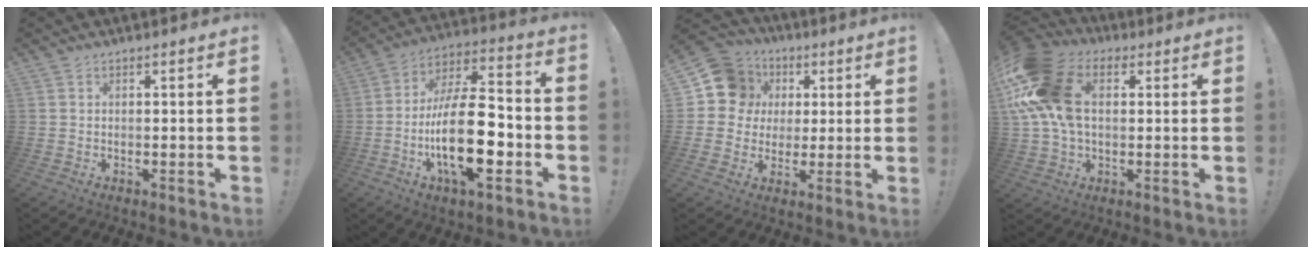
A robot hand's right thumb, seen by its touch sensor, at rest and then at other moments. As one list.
[{"total": 22.7, "force": [-5.6, 9.0, 20.0], "torque": [-0.375, 0.020, -0.092]}, {"total": 13.0, "force": [3.8, 11.6, 4.4], "torque": [-0.052, -0.013, 0.081]}, {"total": 19.1, "force": [4.5, 12.9, 13.4], "torque": [-0.276, 0.003, 0.086]}]